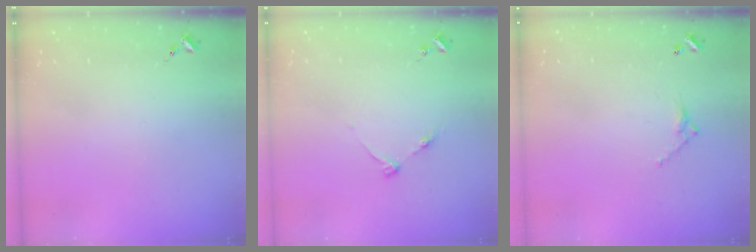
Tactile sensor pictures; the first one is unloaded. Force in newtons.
{"total": 4.6, "press": 4.6, "slide": 0.5}
{"total": 4.6, "press": 4.6, "slide": 0.3}